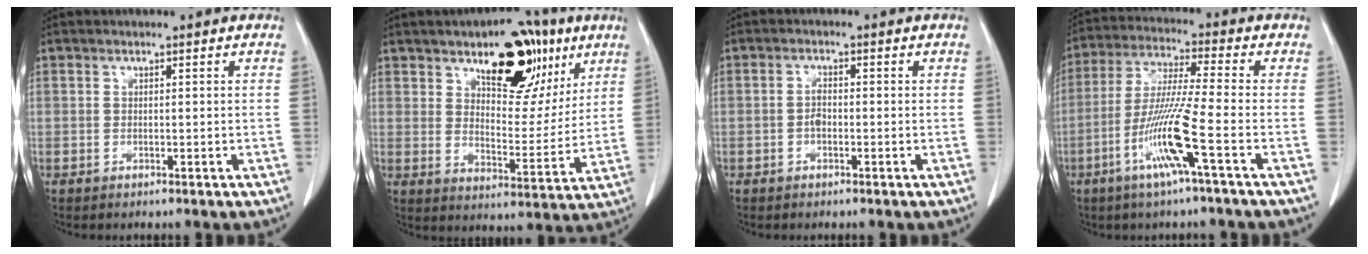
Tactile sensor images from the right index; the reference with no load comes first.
{"total": 14.8, "force": [8.5, 6.8, 10.1], "torque": [-0.123, 0.004, 0.130]}
{"total": 1.7, "force": [-0.5, 0.8, 1.4], "torque": [-0.025, 0.004, -0.010]}
{"total": 11.1, "force": [-4.5, -1.2, 10.1], "torque": [-0.202, -0.013, -0.091]}